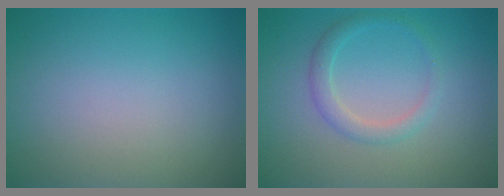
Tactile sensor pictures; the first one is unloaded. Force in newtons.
{"total": 2.0, "press": 2.0, "slide": 0.0}